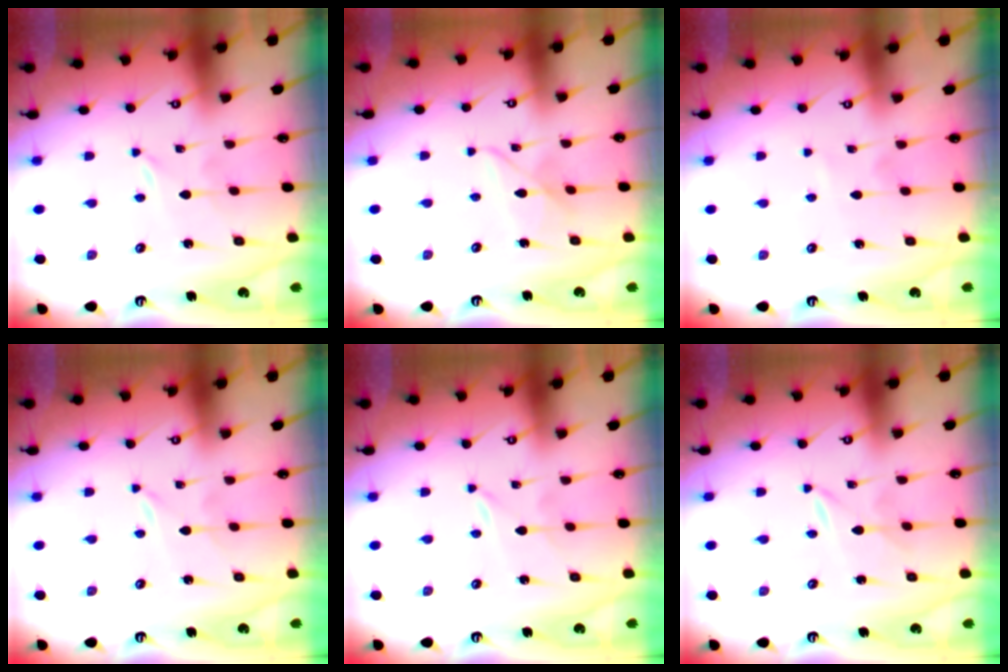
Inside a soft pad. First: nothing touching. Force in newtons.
{"total": 7.0, "press": 7.0, "slide": 0.3}
{"total": 2.1, "press": 2.1, "slide": 0.2}
{"total": 0.0}
{"total": 0.0}
{"total": 0.7, "press": 0.7, "slide": 0.1}